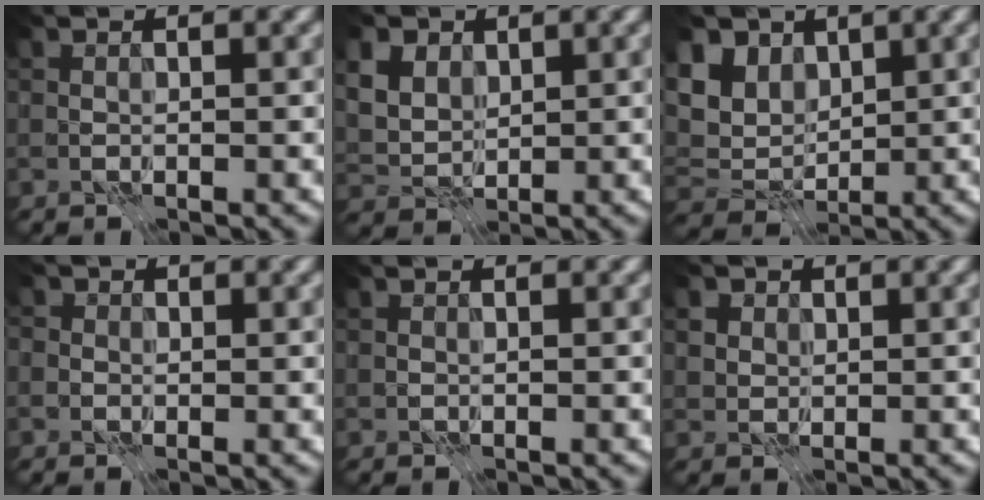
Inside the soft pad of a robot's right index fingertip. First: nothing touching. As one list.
[{"total": 6.8, "force": [3.4, 4.7, 3.4], "torque": [-0.076, 0.019, 0.046]}, {"total": 6.1, "force": [2.8, 4.2, 3.4], "torque": [-0.087, 0.016, 0.036]}, {"total": 1.7, "force": [0.4, 1.6, 0.6], "torque": [0.004, 0.013, -0.015]}, {"total": 0.0}, {"total": 2.2, "force": [1.3, 1.6, 0.8], "torque": [-0.019, 0.003, 0.023]}]